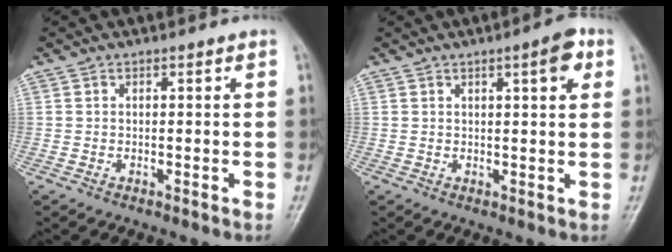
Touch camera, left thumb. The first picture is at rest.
{"total": 4.7, "force": [2.1, 1.2, 4.0], "torque": [-0.047, -0.004, 0.026]}